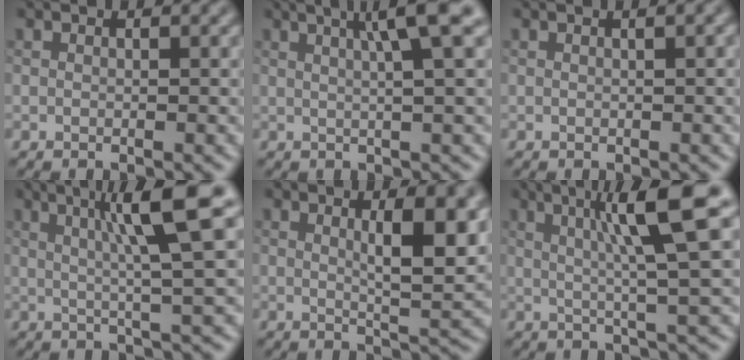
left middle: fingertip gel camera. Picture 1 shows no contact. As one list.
[{"total": 5.2, "force": [1.9, 0.7, 4.8], "torque": [-0.062, 0.014, 0.029]}, {"total": 1.1, "force": [0.3, 0.3, 1.0], "torque": [-0.010, 0.006, -0.001]}, {"total": 8.2, "force": [2.5, 1.0, 7.8], "torque": [-0.107, 0.016, 0.037]}, {"total": 6.0, "force": [1.6, 1.4, 5.6], "torque": [-0.078, -0.003, 0.027]}, {"total": 8.5, "force": [2.4, 1.0, 8.0], "torque": [-0.111, 0.017, 0.036]}]